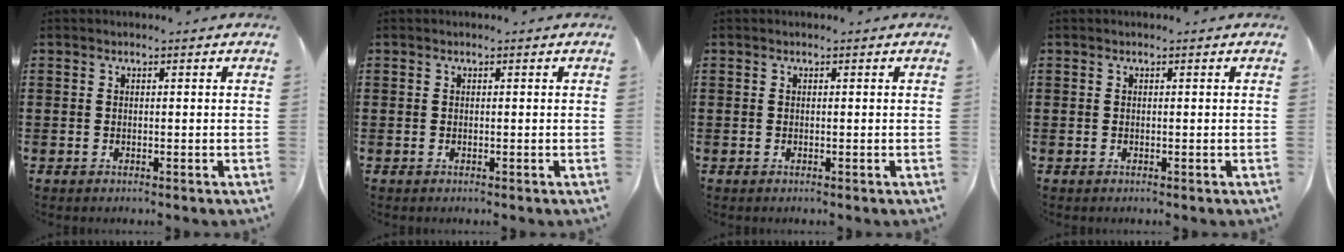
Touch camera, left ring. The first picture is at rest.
{"total": 0.0}
{"total": 0.0}
{"total": 0.0}